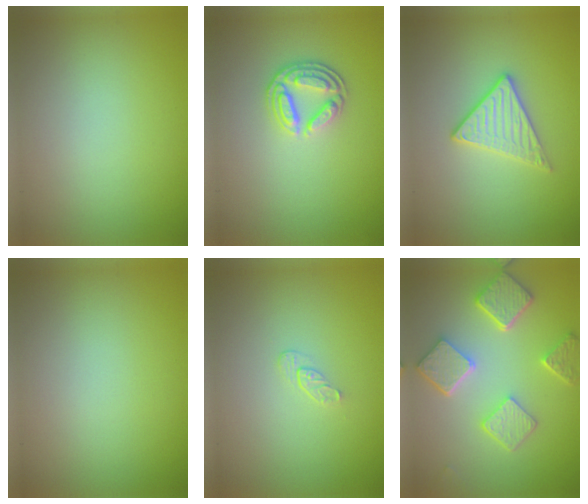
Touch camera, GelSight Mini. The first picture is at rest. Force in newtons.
{"total": 3.4, "press": 2.7, "slide": 2.0}
{"total": 2.8, "press": 2.7, "slide": 0.8}
{"total": 0.0}
{"total": 0.8, "press": 0.5, "slide": 0.7}
{"total": 5.5, "press": 4.4, "slide": 3.3}